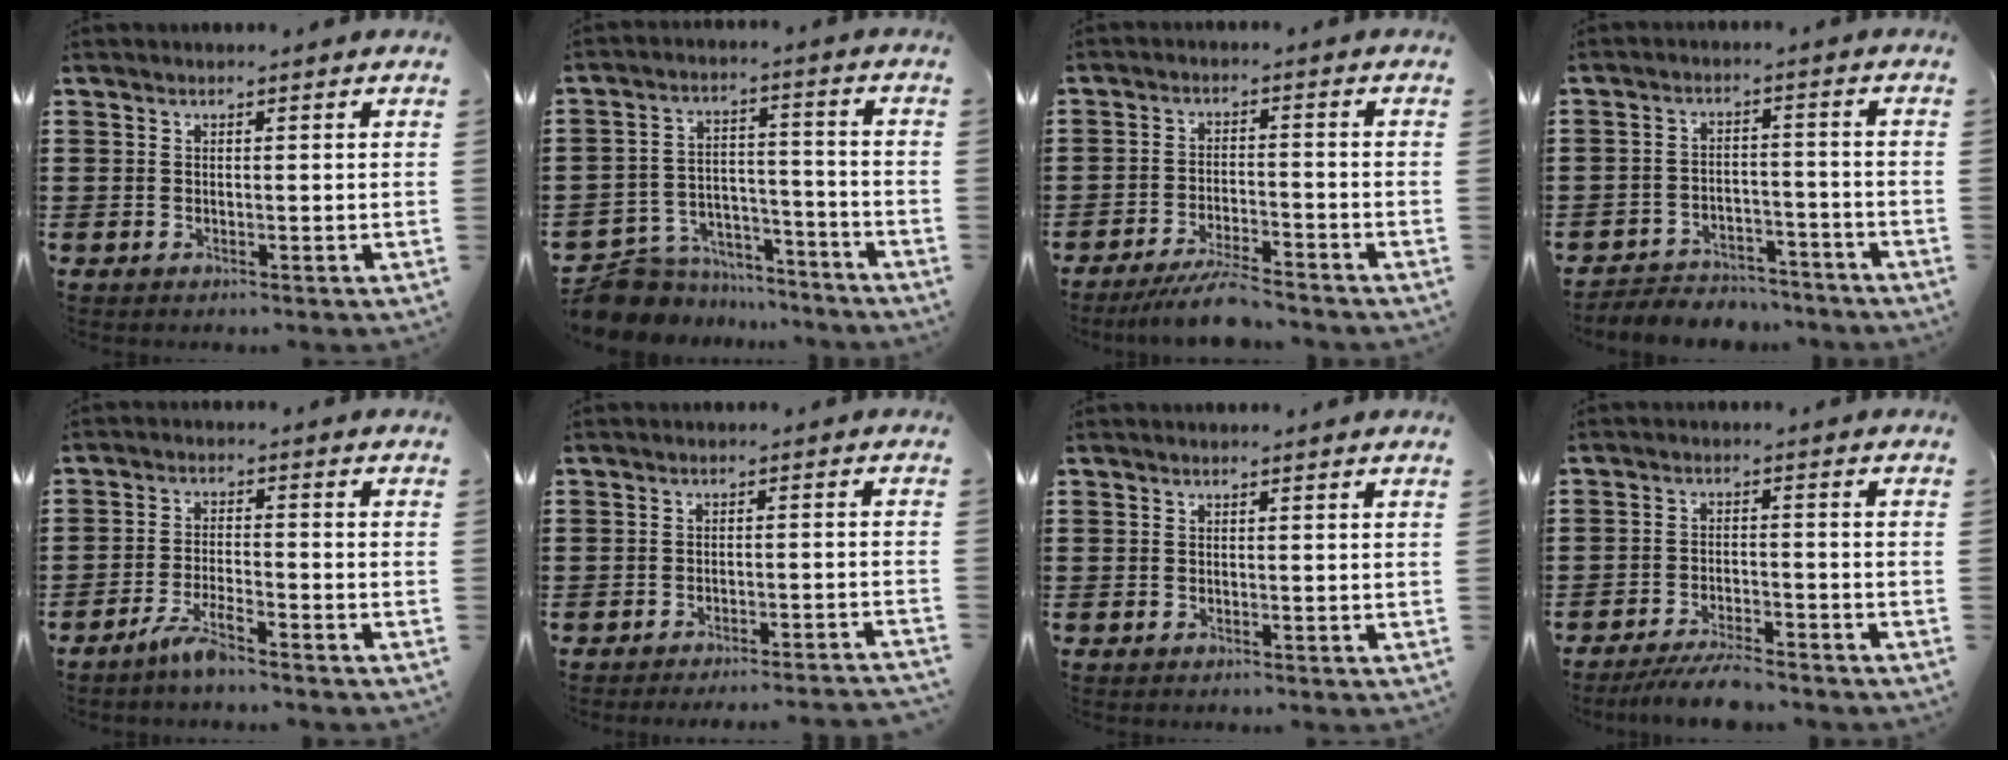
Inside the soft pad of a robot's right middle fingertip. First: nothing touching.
{"total": 6.9, "force": [-6.6, 1.8, 0.4], "torque": [-0.018, 0.011, -0.136]}
{"total": 5.4, "force": [-4.8, 0.2, 2.3], "torque": [-0.050, -0.010, -0.094]}
{"total": 4.5, "force": [-4.4, 0.9, 0.1], "torque": [-0.007, 0.008, -0.093]}
{"total": 4.0, "force": [-3.3, 0.3, 2.3], "torque": [-0.052, -0.002, -0.065]}
{"total": 2.4, "force": [-2.3, -0.4, 0.5], "torque": [-0.010, -0.001, -0.048]}
{"total": 0.0}
{"total": 4.8, "force": [-4.4, 0.5, 1.9], "torque": [-0.037, -0.002, -0.086]}